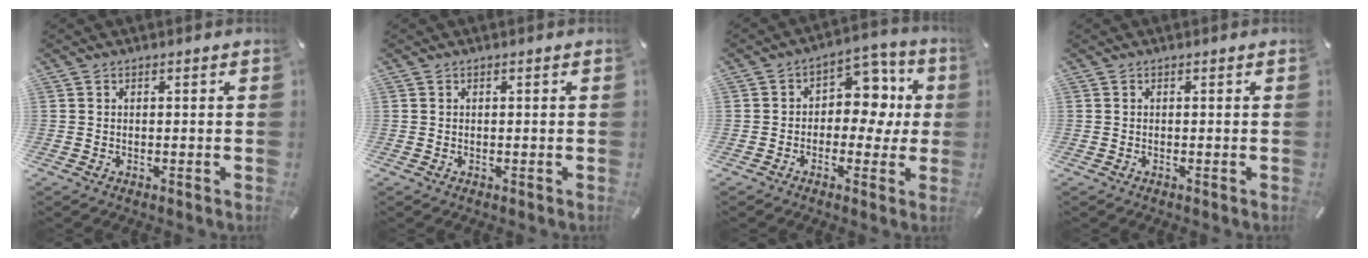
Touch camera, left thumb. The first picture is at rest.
{"total": 0.0}
{"total": 10.0, "force": [0.8, 7.5, 6.6], "torque": [-0.081, -0.005, 0.011]}
{"total": 0.0}